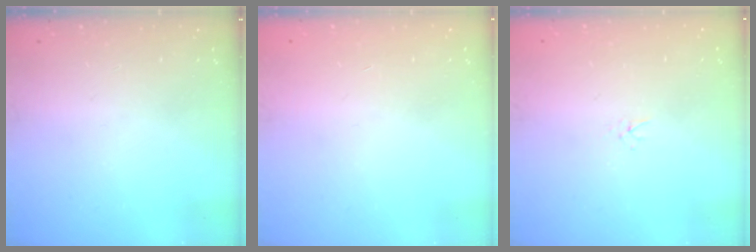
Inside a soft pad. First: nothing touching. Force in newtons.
{"total": 0.9, "press": 0.8, "slide": 0.2}
{"total": 1.6, "press": 1.6, "slide": 0.2}